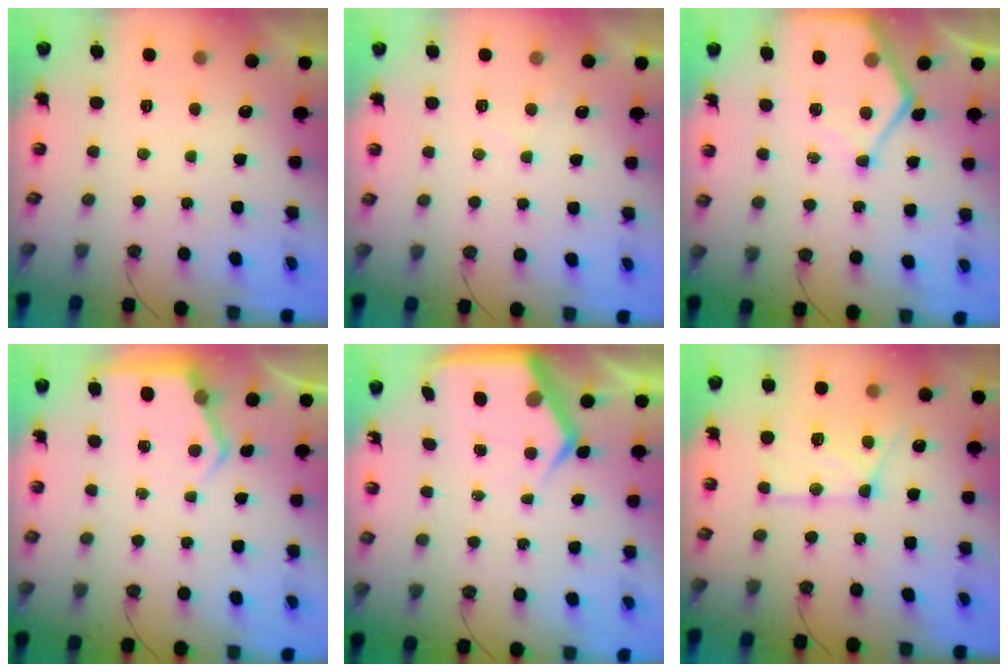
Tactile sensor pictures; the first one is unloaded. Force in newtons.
{"total": 4.6, "press": 4.5, "slide": 0.6}
{"total": 11.0, "press": 11.0, "slide": 1.0}
{"total": 6.1, "press": 6.0, "slide": 0.9}
{"total": 7.1, "press": 7.1, "slide": 0.4}
{"total": 14.7, "press": 14.6, "slide": 1.4}